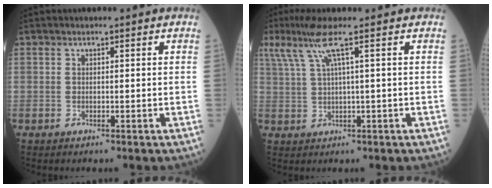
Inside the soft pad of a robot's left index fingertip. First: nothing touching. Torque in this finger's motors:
{"motor_torque": [0.83, -1.07, 0.43, 0.15]}